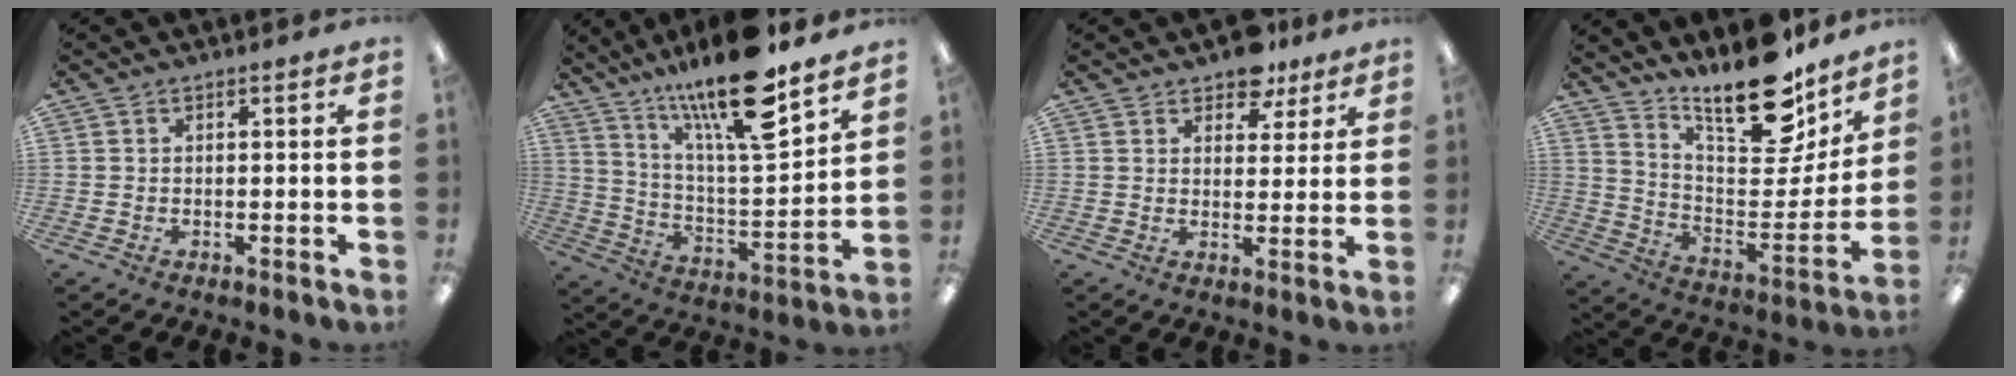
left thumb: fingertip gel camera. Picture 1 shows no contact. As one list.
[{"total": 20.3, "force": [15.0, 4.7, 12.9], "torque": [-0.224, -0.098, 0.250]}, {"total": 7.1, "force": [5.8, 3.5, 2.2], "torque": [-0.012, -0.035, 0.101]}, {"total": 20.9, "force": [16.7, 7.0, 10.5], "torque": [-0.145, -0.127, 0.285]}]